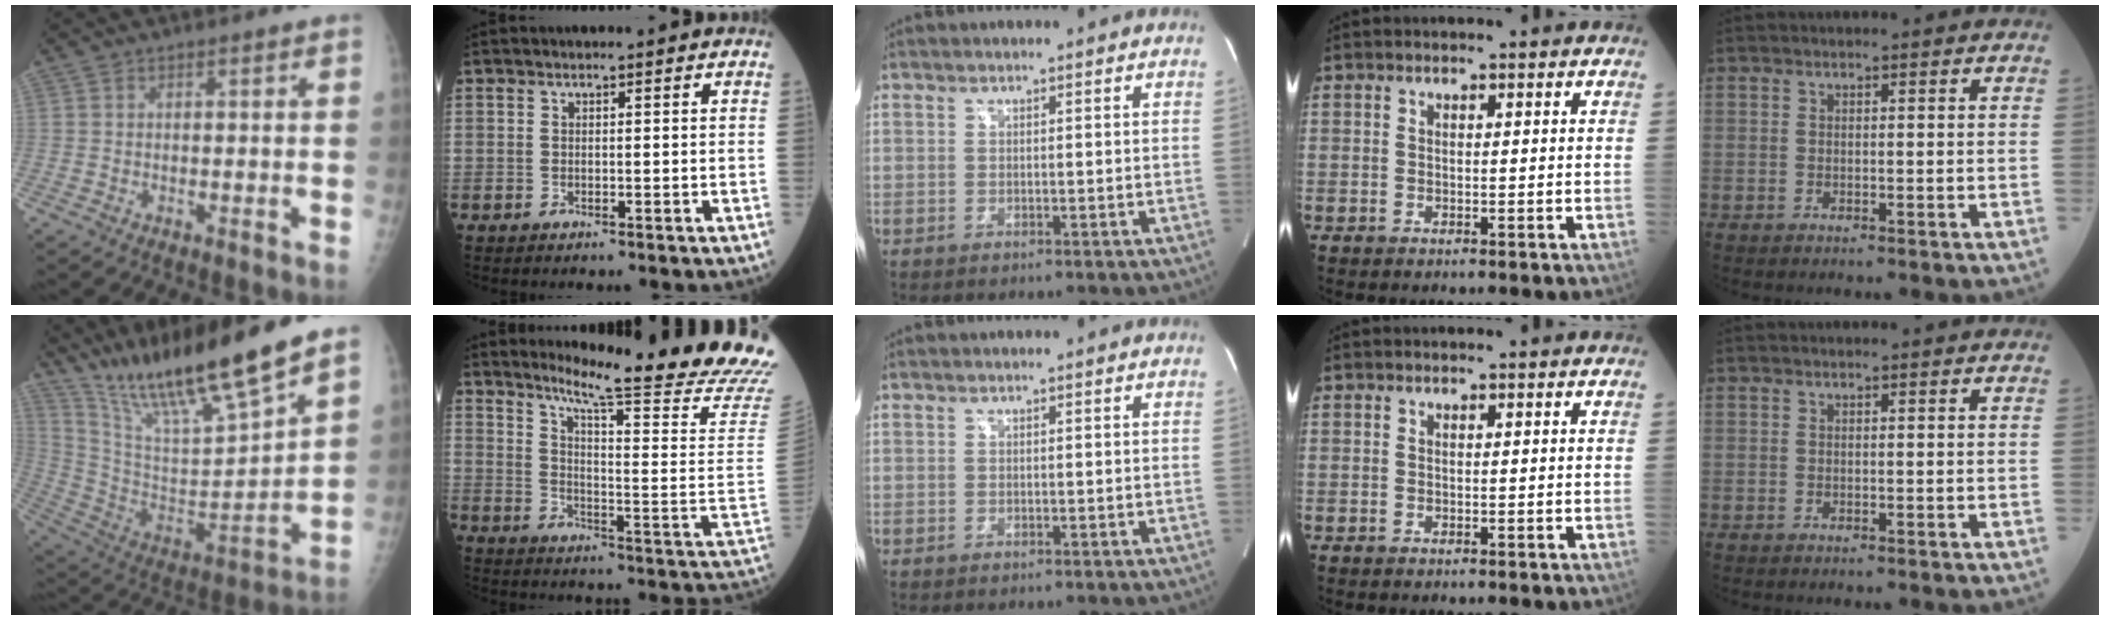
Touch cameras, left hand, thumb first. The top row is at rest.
{"thumb": {"total": 22.7, "force": [17.7, 2.5, 14.0], "torque": [-0.226, -0.077, 0.326]}, "index": {"total": 25.1, "force": [22.1, -1.8, 11.9], "torque": [-0.179, -0.139, 0.272]}}